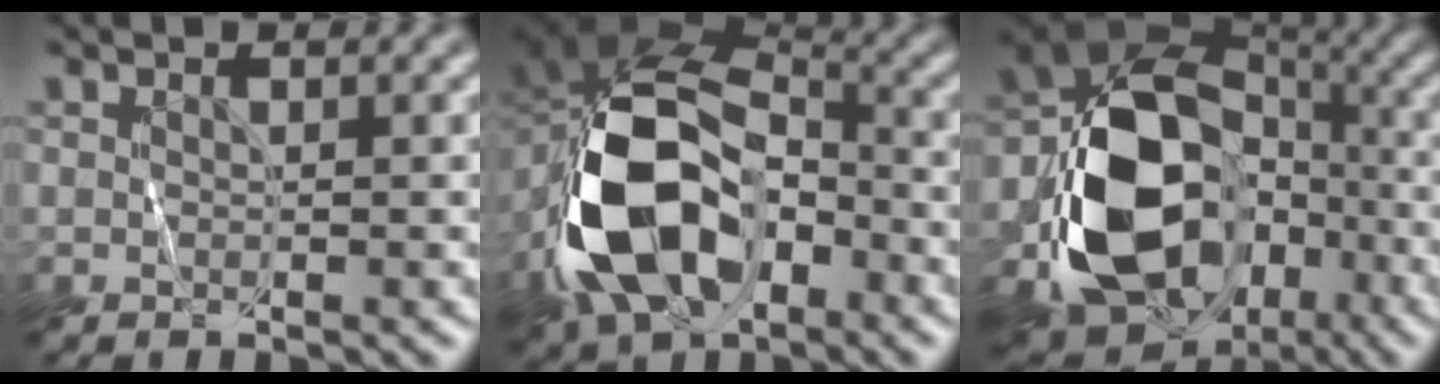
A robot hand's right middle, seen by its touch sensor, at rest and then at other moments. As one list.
[{"total": 13.8, "force": [-4.4, 8.5, 9.9], "torque": [-0.205, -0.005, -0.087]}, {"total": 17.8, "force": [-5.9, 12.8, 10.8], "torque": [-0.169, -0.015, -0.108]}]